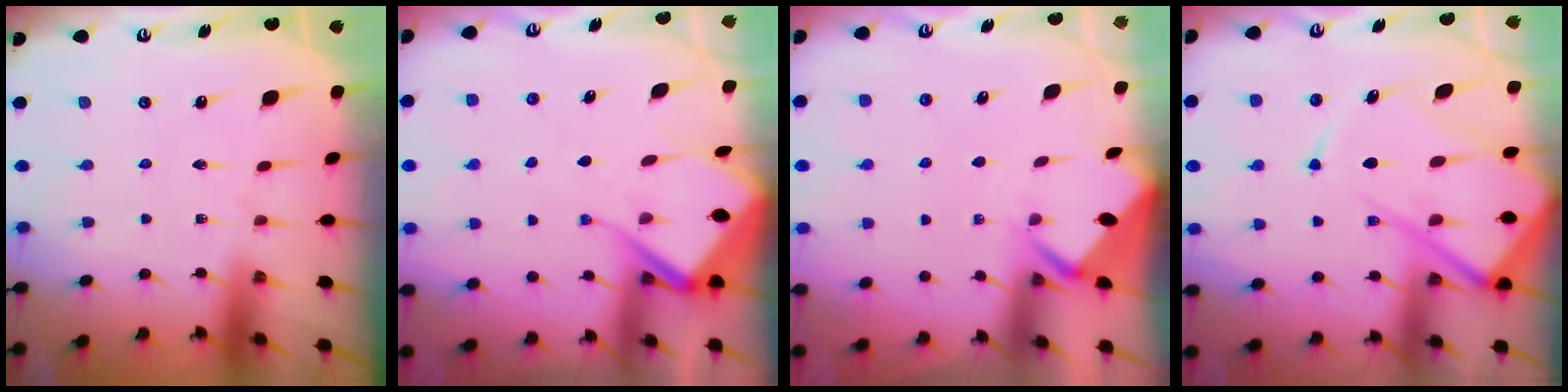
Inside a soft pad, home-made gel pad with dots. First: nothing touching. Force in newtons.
{"total": 8.9, "press": 8.8, "slide": 0.7}
{"total": 2.8, "press": 2.8, "slide": 0.2}
{"total": 17.1, "press": 17.0, "slide": 1.8}